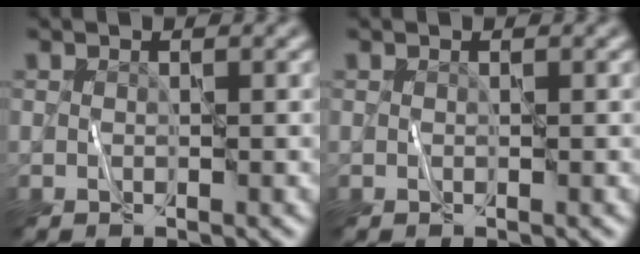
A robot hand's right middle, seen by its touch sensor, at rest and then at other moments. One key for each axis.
{"total": 0.0}